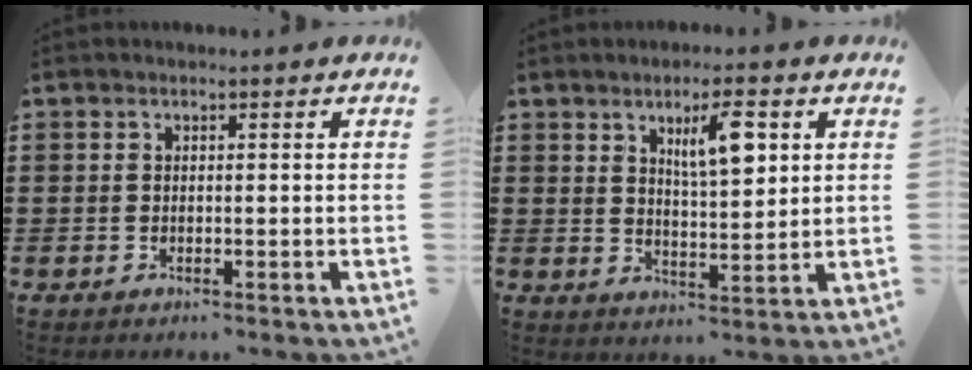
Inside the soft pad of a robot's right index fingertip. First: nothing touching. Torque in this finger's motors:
{"motor_torque": [0.52, -0.38, 0.25, 0.10]}